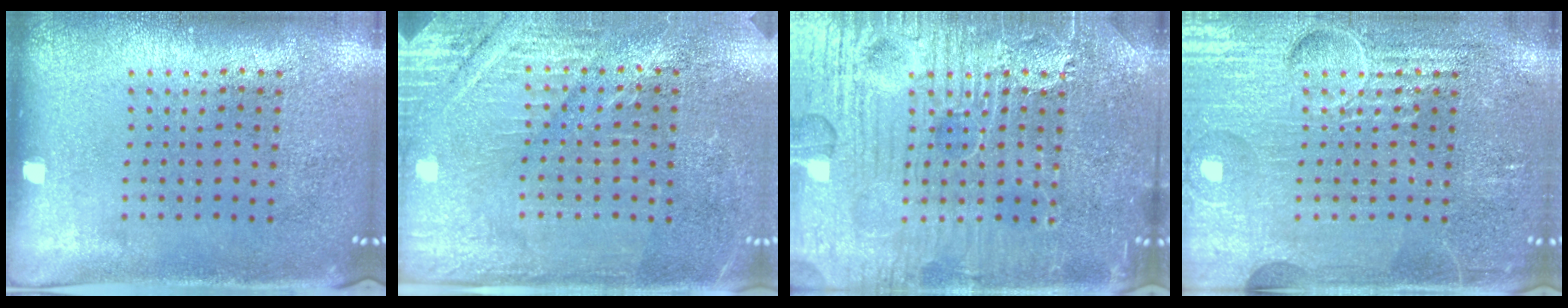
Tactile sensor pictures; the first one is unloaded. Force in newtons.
{"total": 2.9, "press": 2.9, "slide": 0.3}
{"total": 7.8, "press": 7.8, "slide": 0.8}
{"total": 4.2, "press": 4.2, "slide": 0.4}